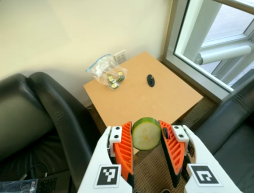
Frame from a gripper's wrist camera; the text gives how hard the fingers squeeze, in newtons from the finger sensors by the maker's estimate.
{"total": 11.4, "left": 12.0, "right": 10.7}